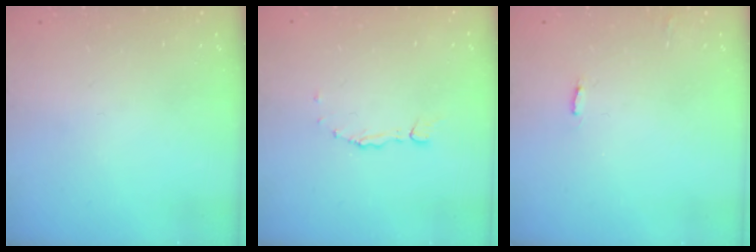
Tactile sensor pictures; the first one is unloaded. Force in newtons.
{"total": 1.7, "press": 1.7, "slide": 0.4}
{"total": 1.9, "press": 1.9, "slide": 0.1}